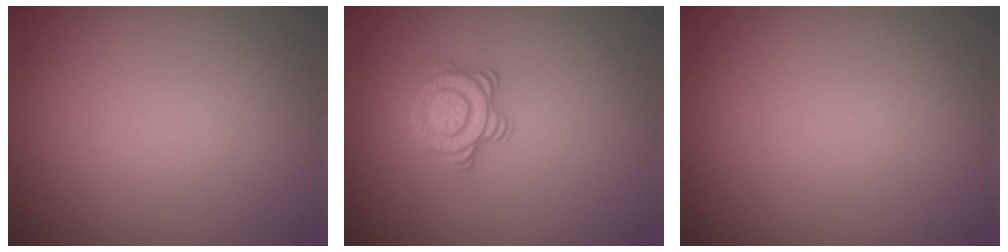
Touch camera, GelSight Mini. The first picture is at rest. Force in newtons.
{"total": 3.2, "press": 2.5, "slide": 1.9}
{"total": 0.0}